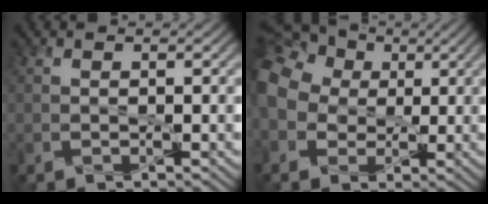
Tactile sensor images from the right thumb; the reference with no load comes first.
{"total": 14.6, "force": [1.9, 12.2, 7.7], "torque": [-0.244, 0.009, 0.014]}